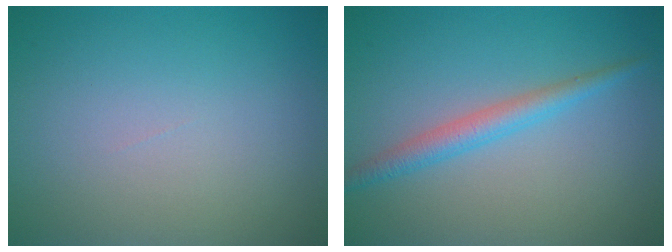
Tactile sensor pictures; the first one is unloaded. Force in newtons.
{"total": 2.5, "press": 2.5, "slide": 0.0}